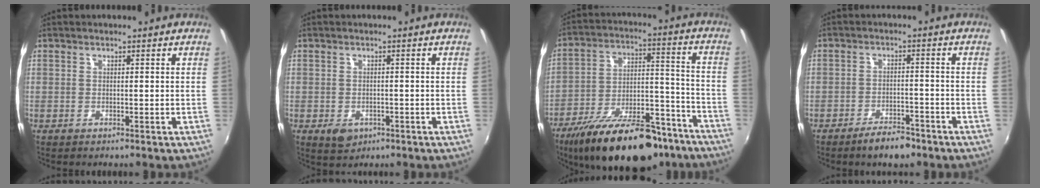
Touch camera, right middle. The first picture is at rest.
{"total": 3.7, "force": [-1.7, 2.7, 2.0], "torque": [-0.040, -0.007, -0.023]}
{"total": 25.7, "force": [-19.1, 9.7, 14.3], "torque": [-0.246, -0.006, -0.276]}
{"total": 5.5, "force": [-4.4, 1.9, 2.7], "torque": [-0.064, 0.003, -0.065]}